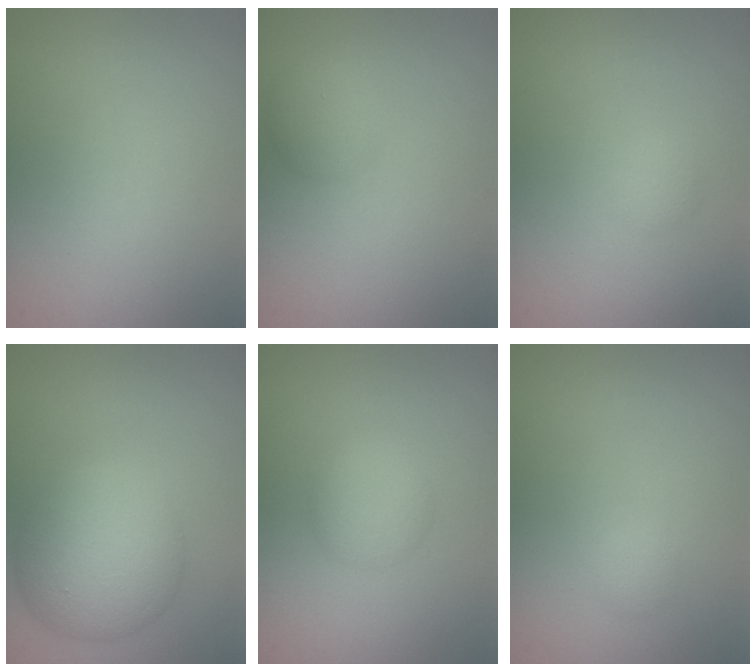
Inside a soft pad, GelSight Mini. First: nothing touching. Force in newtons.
{"total": 2.0, "press": 2.0, "slide": 0.1}
{"total": 0.9, "press": 0.9, "slide": 0.0}
{"total": 8.0, "press": 8.0, "slide": 0.2}
{"total": 2.5, "press": 2.5, "slide": 0.1}
{"total": 0.7, "press": 0.7, "slide": 0.0}